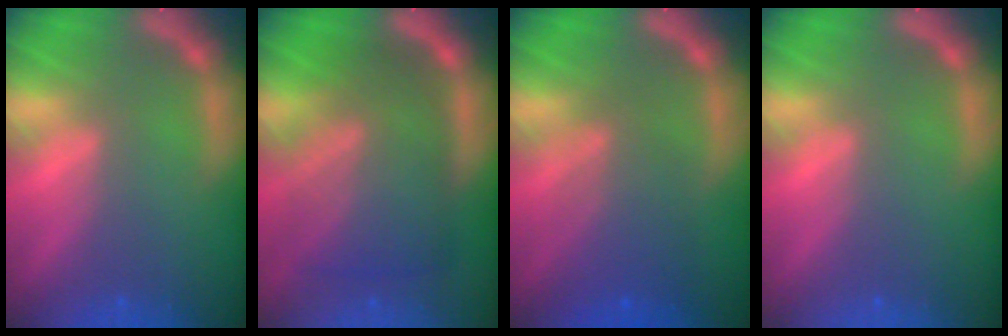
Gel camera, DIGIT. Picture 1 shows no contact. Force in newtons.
{"total": 9.5}
{"total": 5.6}
{"total": 0.0}